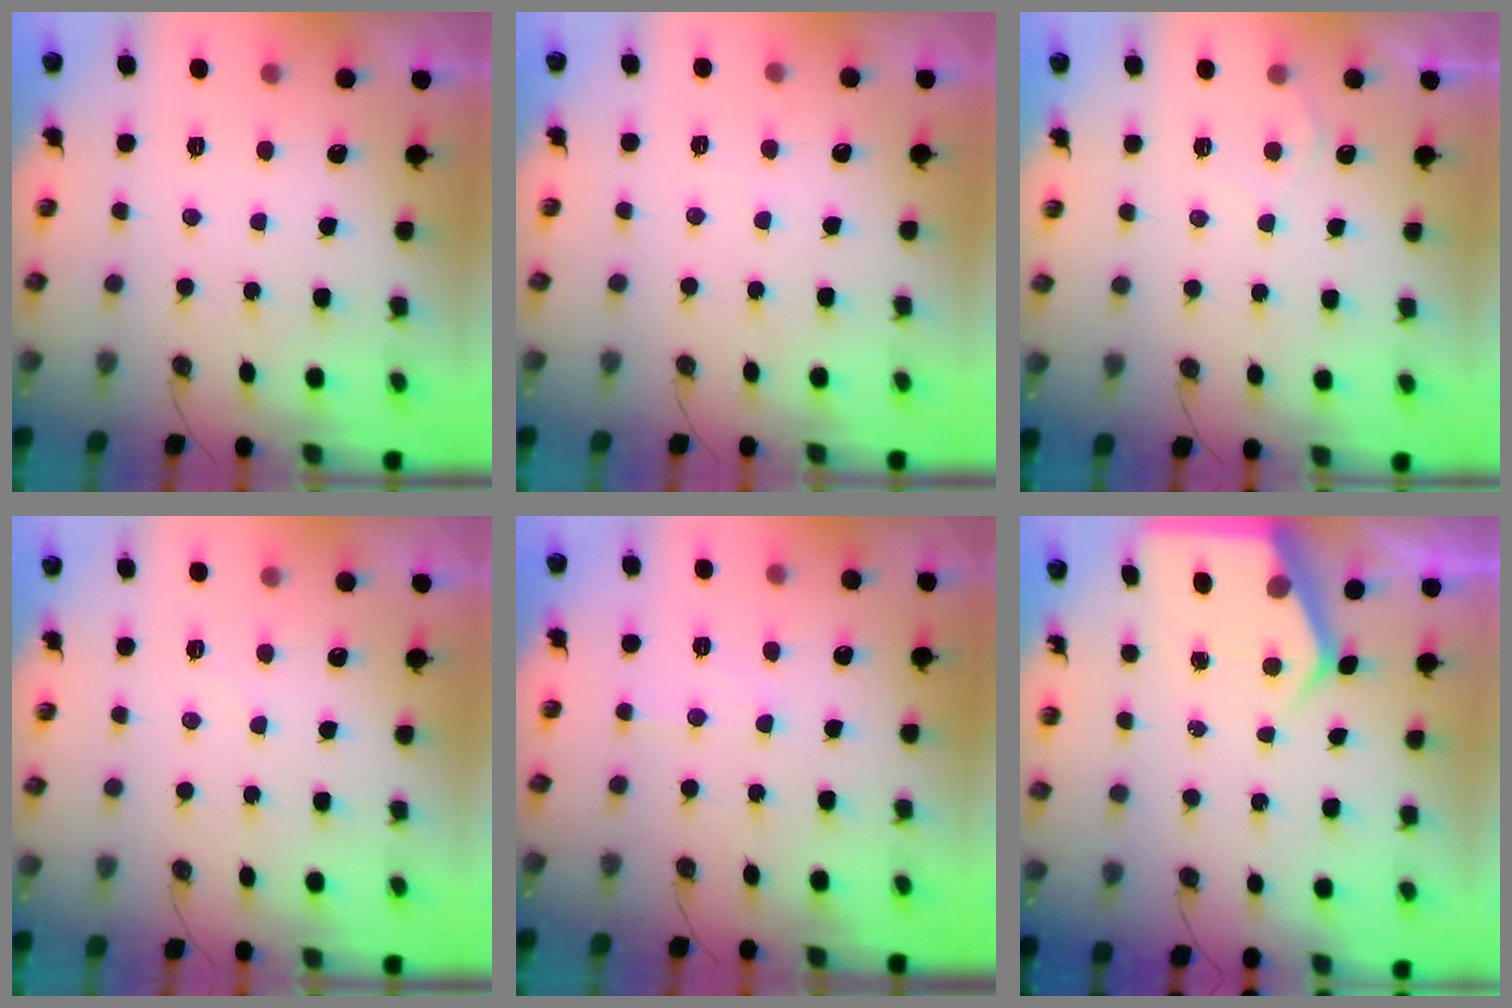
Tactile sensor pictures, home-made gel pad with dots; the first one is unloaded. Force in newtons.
{"total": 2.8, "press": 2.8, "slide": 0.4}
{"total": 4.5, "press": 4.4, "slide": 0.5}
{"total": 2.8, "press": 2.8, "slide": 0.3}
{"total": 5.4, "press": 5.4, "slide": 0.6}
{"total": 5.0, "press": 5.0, "slide": 0.5}